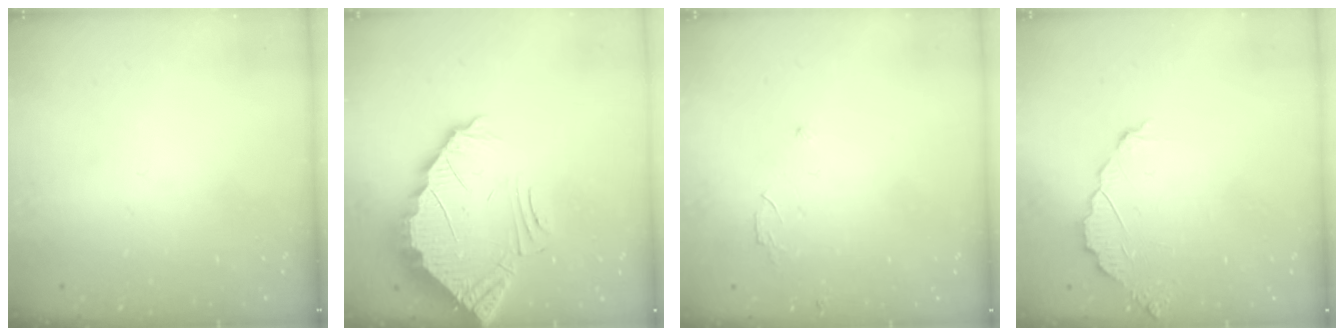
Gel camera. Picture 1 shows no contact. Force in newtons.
{"total": 3.7, "press": 3.7, "slide": 0.1}
{"total": 2.5, "press": 2.5, "slide": 0.2}
{"total": 3.7, "press": 3.7, "slide": 0.3}